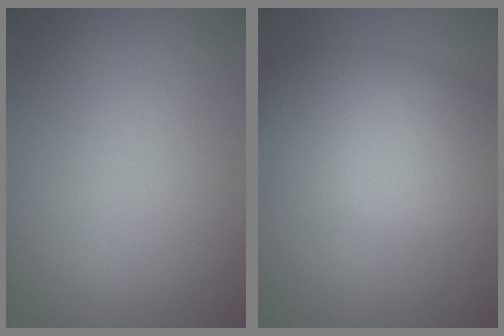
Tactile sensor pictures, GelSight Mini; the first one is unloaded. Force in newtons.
{"total": 7.3, "press": 7.3, "slide": 0.5}